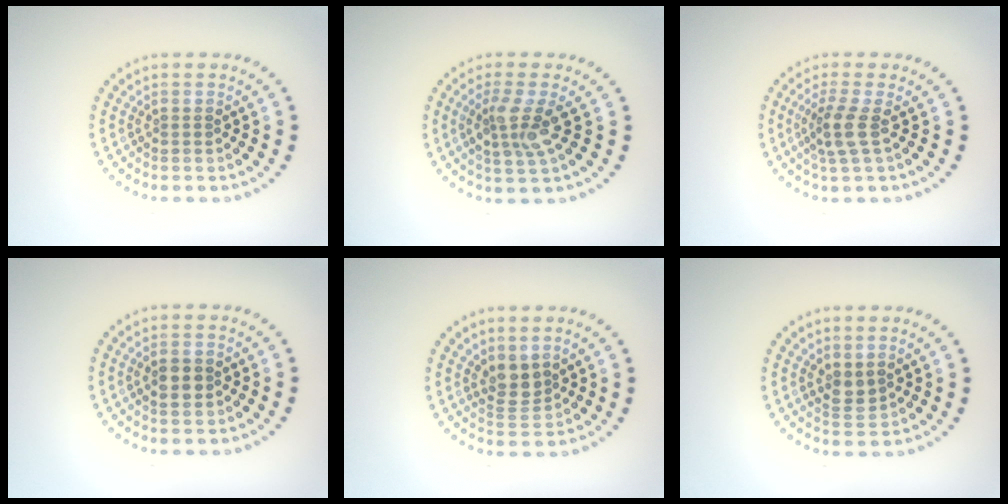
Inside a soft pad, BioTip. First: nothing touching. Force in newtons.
{"total": 2.9, "press": 2.6, "slide": 1.3}
{"total": 2.6, "press": 2.0, "slide": 1.6}
{"total": 2.0, "press": 2.0, "slide": 0.1}
{"total": 2.5, "press": 2.1, "slide": 1.4}
{"total": 1.6, "press": 1.4, "slide": 0.7}